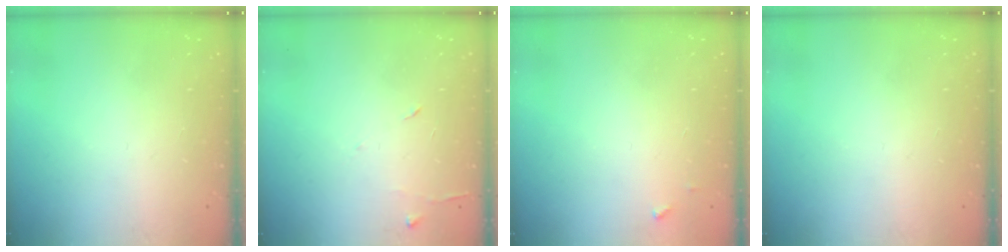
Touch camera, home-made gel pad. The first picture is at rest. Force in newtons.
{"total": 5.8, "press": 5.7, "slide": 0.6}
{"total": 3.6, "press": 3.6, "slide": 0.2}
{"total": 0.0}